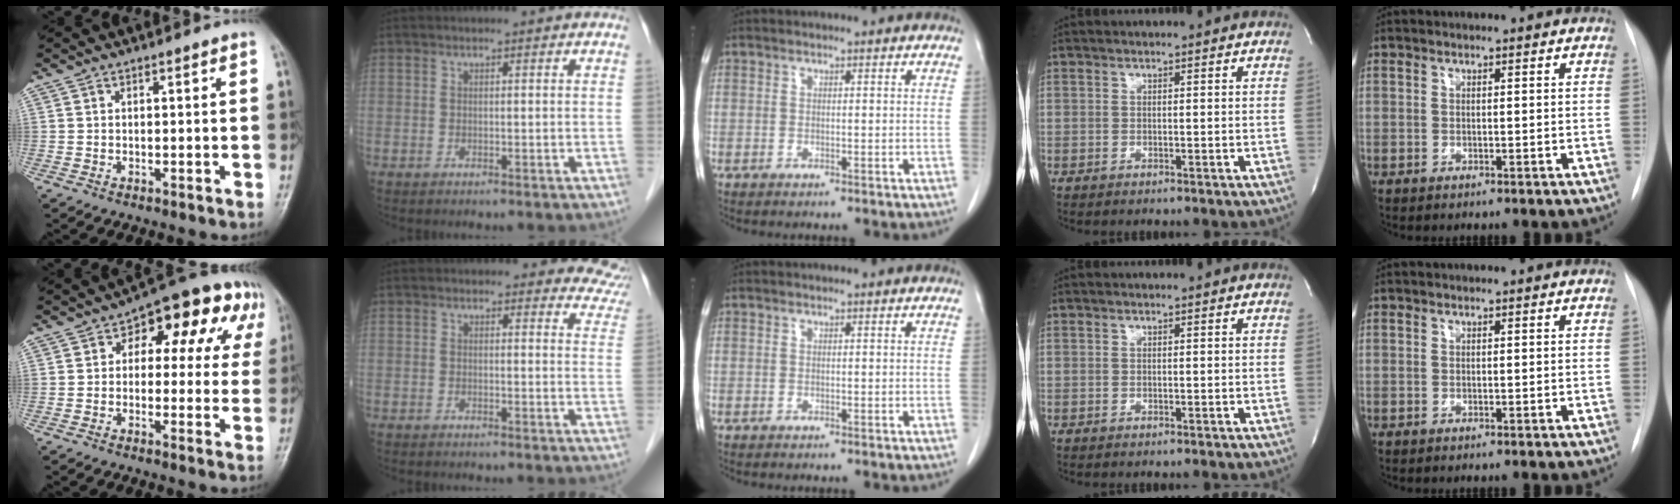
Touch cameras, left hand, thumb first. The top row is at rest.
{"thumb": {"total": 13.6, "force": [4.4, 8.3, 9.8], "torque": [-0.053, 0.028, 0.045]}, "index": {"total": 8.0, "force": [7.3, 3.3, 0.0], "torque": [0.056, -0.023, 0.031]}}